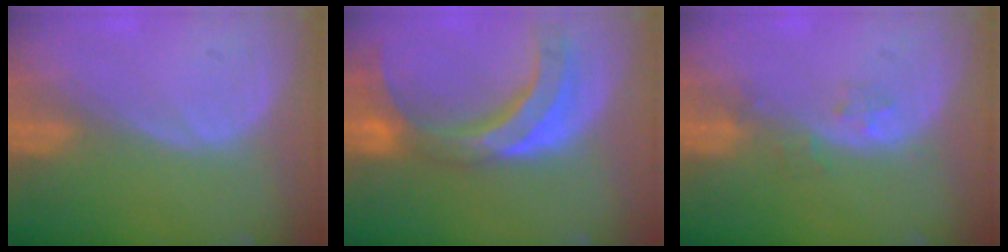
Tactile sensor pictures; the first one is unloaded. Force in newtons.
{"total": 10.8, "press": 9.4, "slide": 5.3}
{"total": 1.9, "press": 1.9, "slide": 0.2}